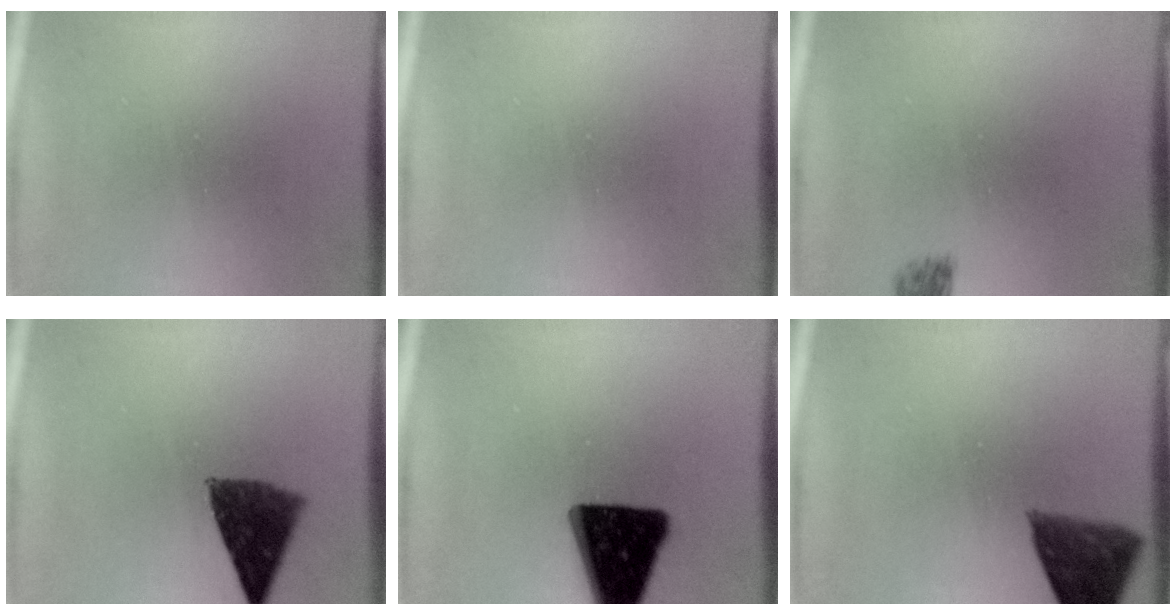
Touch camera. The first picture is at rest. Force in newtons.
{"total": 0.0}
{"total": 1.2}
{"total": 8.5}
{"total": 18.0}
{"total": 7.5}